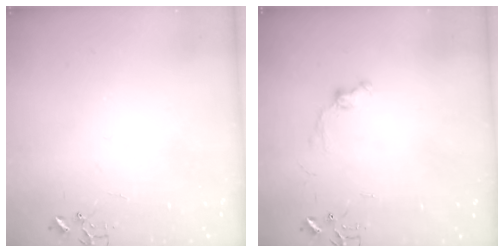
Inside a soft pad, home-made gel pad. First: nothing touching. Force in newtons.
{"total": 7.0, "press": 7.0, "slide": 0.9}